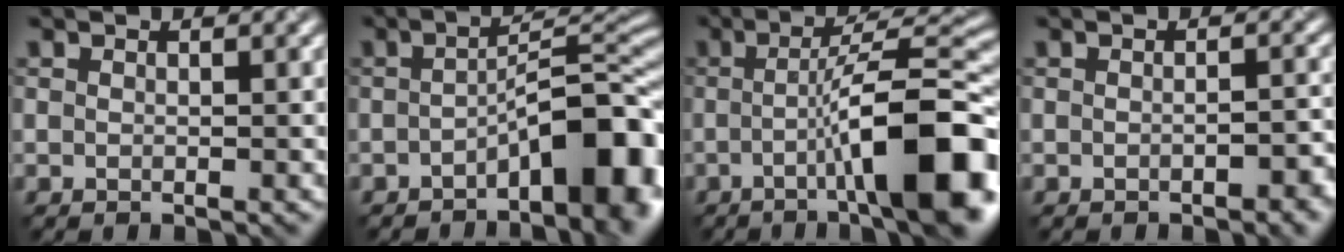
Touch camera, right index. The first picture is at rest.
{"total": 8.6, "force": [-3.5, 2.5, 7.4], "torque": [-0.095, 0.020, -0.061]}
{"total": 12.3, "force": [-2.9, 2.7, 11.7], "torque": [-0.157, 0.015, -0.046]}
{"total": 2.3, "force": [-1.1, 0.7, 1.9], "torque": [-0.026, 0.003, -0.014]}